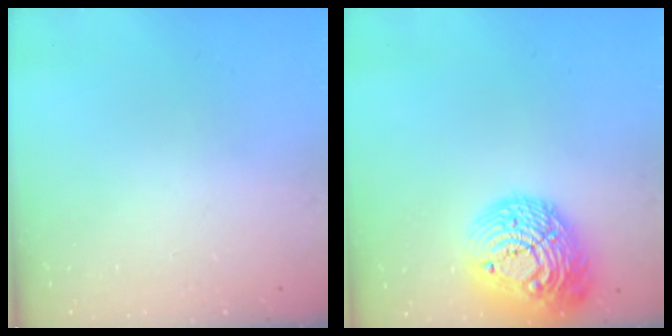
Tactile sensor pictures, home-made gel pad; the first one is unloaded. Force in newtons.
{"total": 19.7, "press": 19.7, "slide": 1.1}